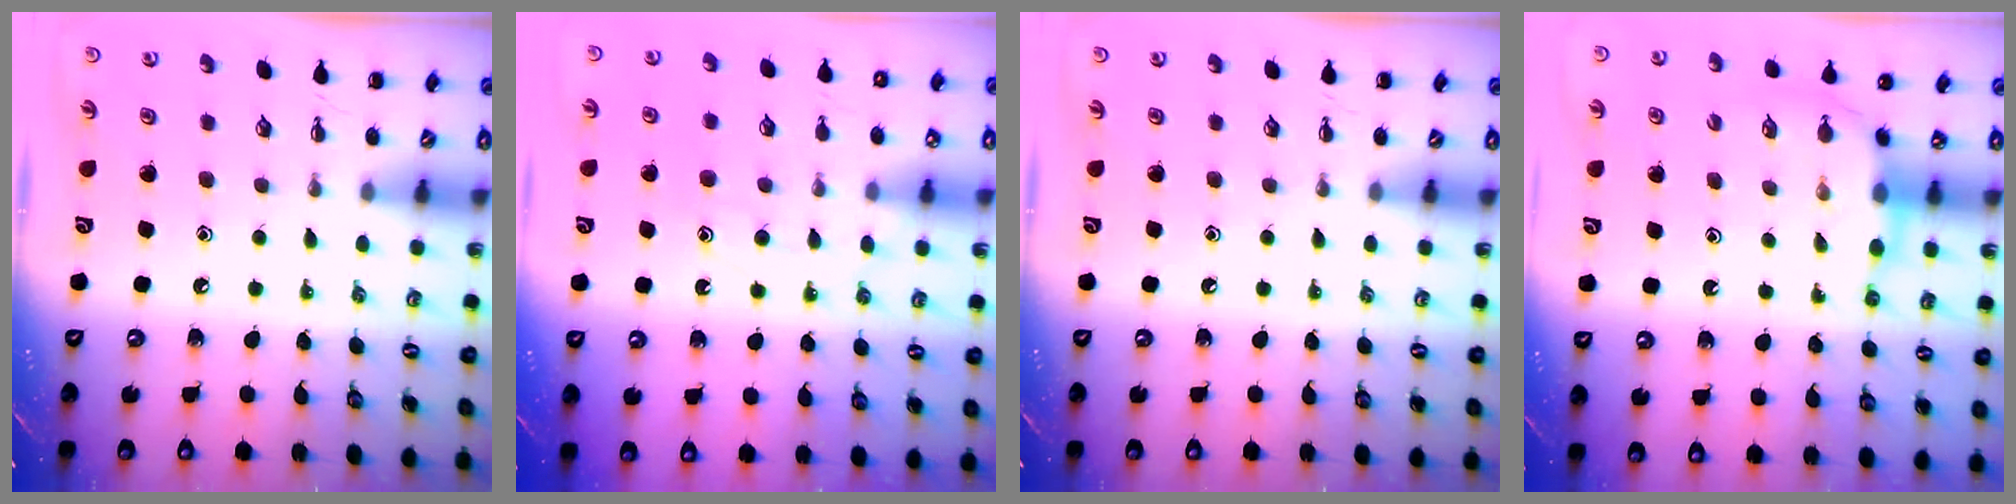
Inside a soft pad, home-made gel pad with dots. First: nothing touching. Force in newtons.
{"total": 11.5, "press": 11.5, "slide": 0.6}
{"total": 0.0}
{"total": 7.3, "press": 7.3, "slide": 0.6}